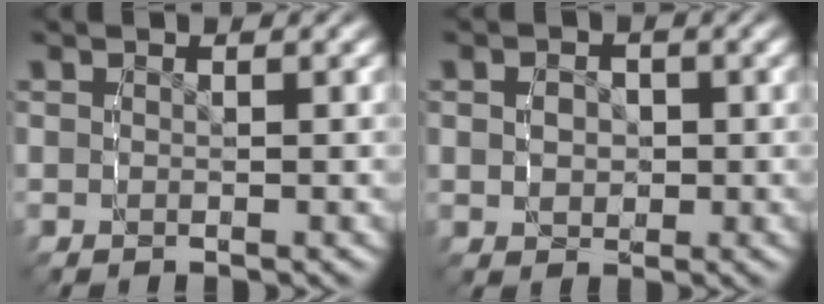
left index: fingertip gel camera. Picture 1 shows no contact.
{"total": 2.3, "force": [-1.0, 1.9, 1.0], "torque": [-0.021, -0.014, -0.011]}